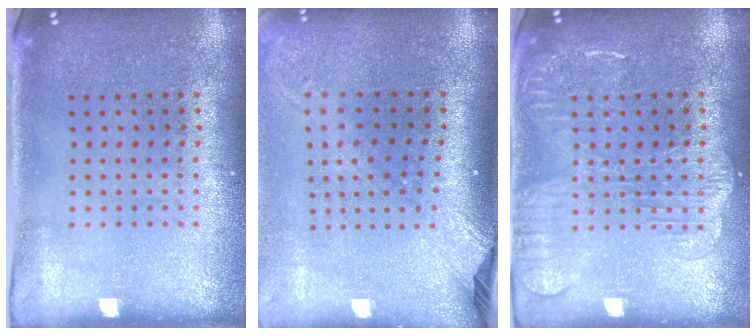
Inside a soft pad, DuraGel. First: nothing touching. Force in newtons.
{"total": 2.4, "press": 1.8, "slide": 1.6}
{"total": 2.8, "press": 2.8, "slide": 0.3}